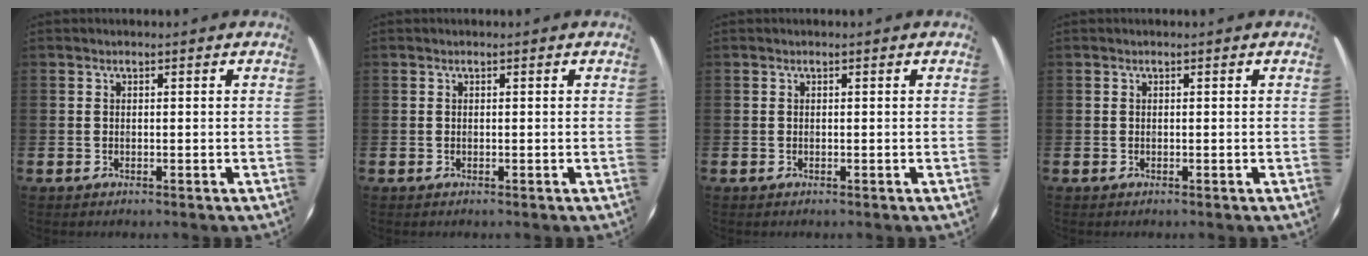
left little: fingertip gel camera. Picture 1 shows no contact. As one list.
[{"total": 0.0}, {"total": 0.0}, {"total": 0.0}]